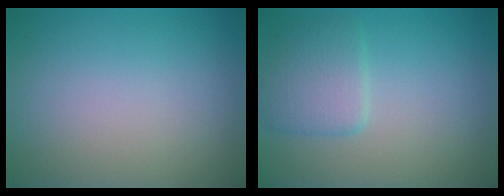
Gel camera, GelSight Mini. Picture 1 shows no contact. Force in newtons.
{"total": 2.8, "press": 2.8, "slide": 0.1}